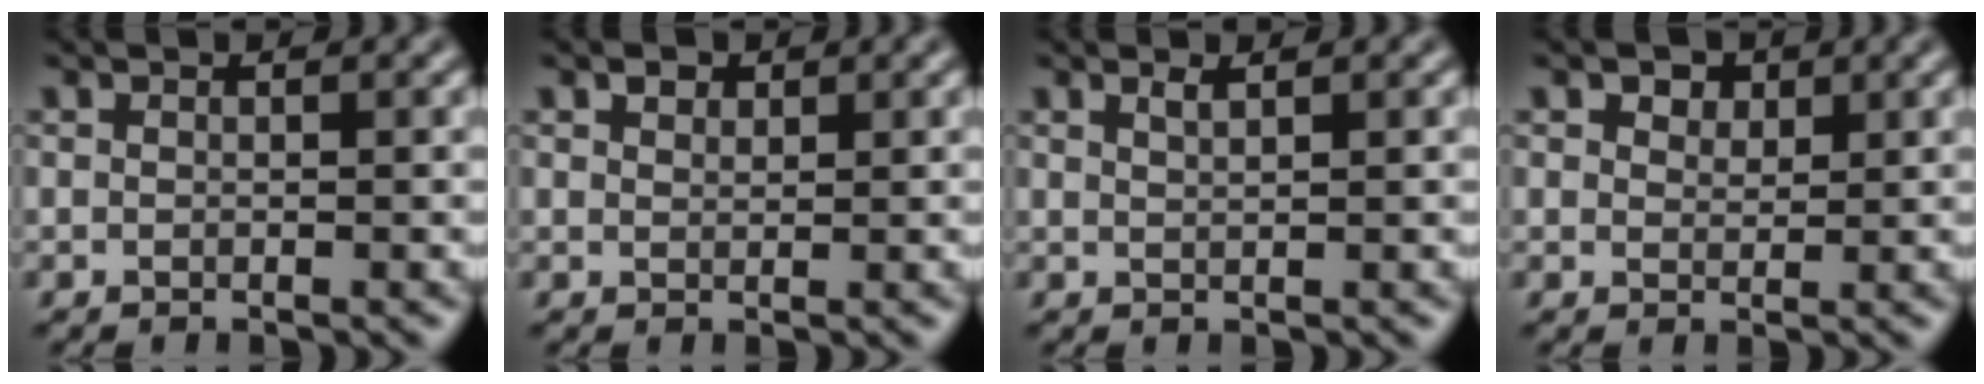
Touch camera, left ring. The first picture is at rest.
{"total": 1.0, "force": [0.8, 0.6, 0.3], "torque": [-0.006, 0.001, 0.013]}
{"total": 1.0, "force": [0.7, 0.2, 0.7], "torque": [-0.008, 0.001, 0.012]}
{"total": 2.2, "force": [1.5, 1.3, 0.9], "torque": [-0.014, -0.004, 0.020]}